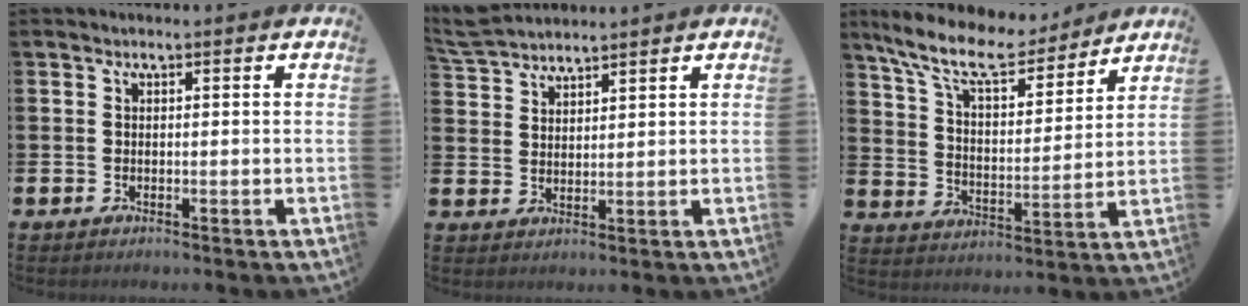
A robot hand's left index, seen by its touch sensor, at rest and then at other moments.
{"total": 5.0, "force": [4.9, 0.7, 0.7], "torque": [-0.028, -0.020, 0.093]}
{"total": 10.7, "force": [9.3, 3.1, 4.3], "torque": [-0.114, -0.055, 0.162]}